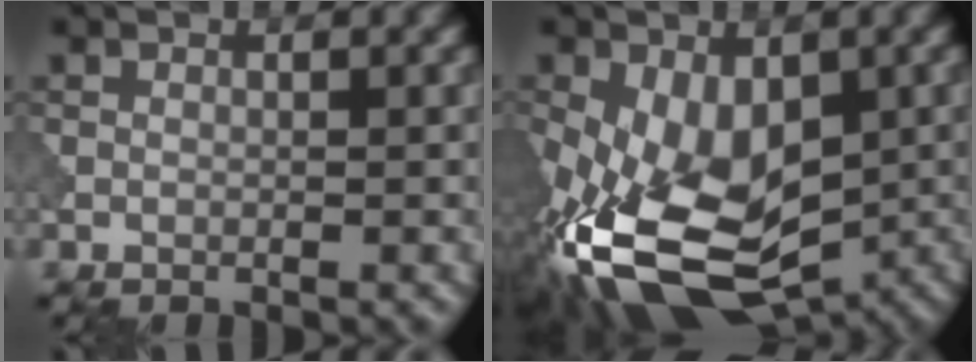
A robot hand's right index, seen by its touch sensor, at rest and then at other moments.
{"total": 13.7, "force": [-3.9, 8.1, 10.2], "torque": [-0.215, -0.048, -0.053]}